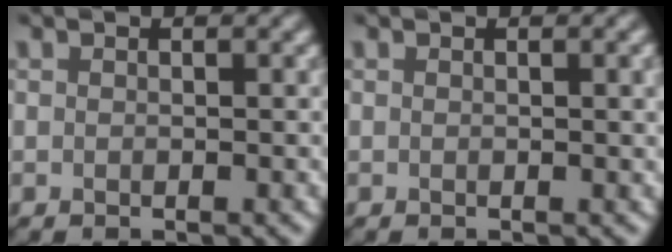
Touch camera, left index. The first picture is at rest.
{"total": 1.1, "force": [0.2, 0.3, 1.0], "torque": [-0.012, 0.001, 0.000]}